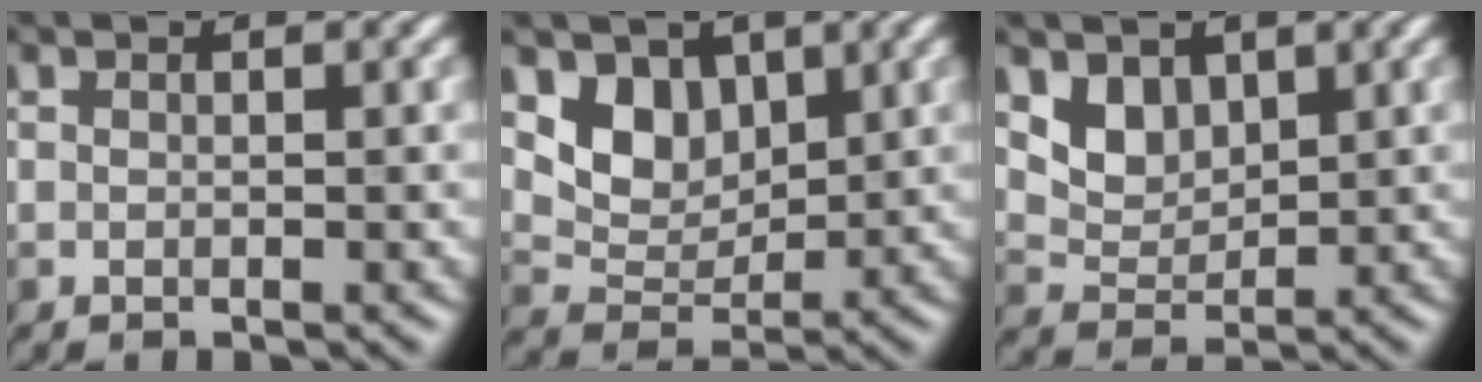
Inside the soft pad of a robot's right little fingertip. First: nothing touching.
{"total": 4.2, "force": [2.0, 3.0, 2.2], "torque": [-0.045, -0.017, 0.040]}
{"total": 3.4, "force": [1.9, 2.3, 1.5], "torque": [-0.038, -0.025, 0.052]}